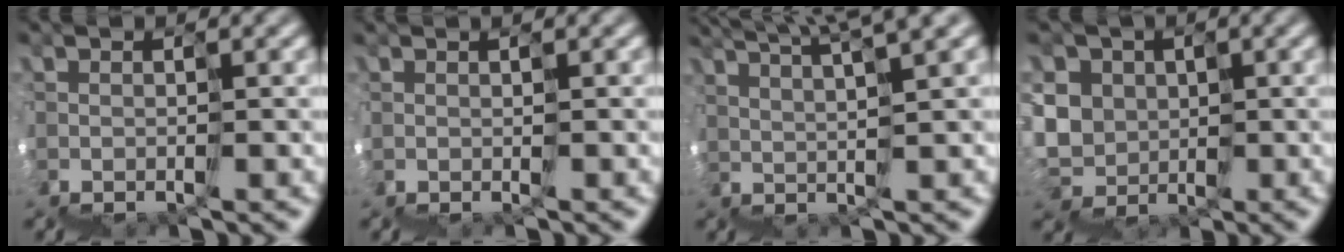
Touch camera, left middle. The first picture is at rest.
{"total": 0.5, "force": [0.5, 0.0, -0.1], "torque": [0.011, 0.008, 0.009]}
{"total": 8.0, "force": [7.2, 0.2, 3.5], "torque": [-0.045, 0.072, 0.102]}
{"total": 4.5, "force": [1.9, 3.4, -2.2], "torque": [0.013, 0.025, 0.006]}